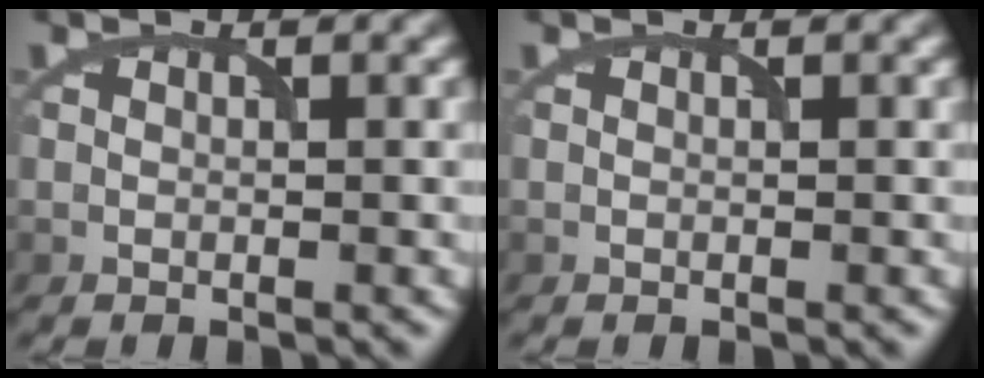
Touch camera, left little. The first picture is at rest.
{"total": 0.0}